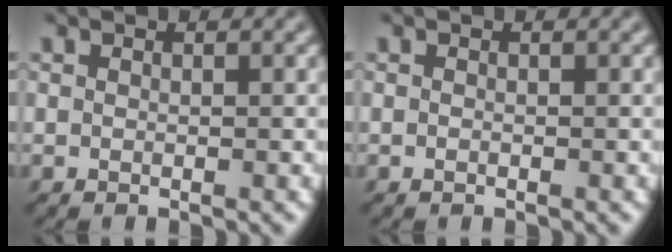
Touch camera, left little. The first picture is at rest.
{"total": 0.0}